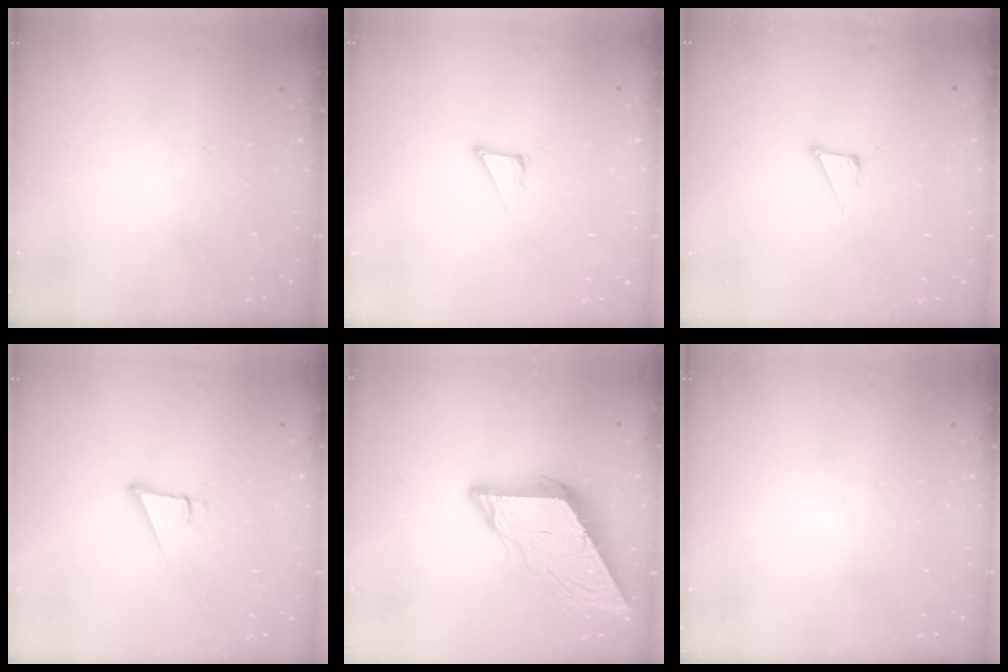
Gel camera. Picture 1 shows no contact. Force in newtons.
{"total": 3.8, "press": 3.7, "slide": 0.2}
{"total": 3.8, "press": 3.7, "slide": 0.8}
{"total": 5.0, "press": 4.4, "slide": 2.4}
{"total": 10.0, "press": 10.0, "slide": 0.8}
{"total": 0.0}